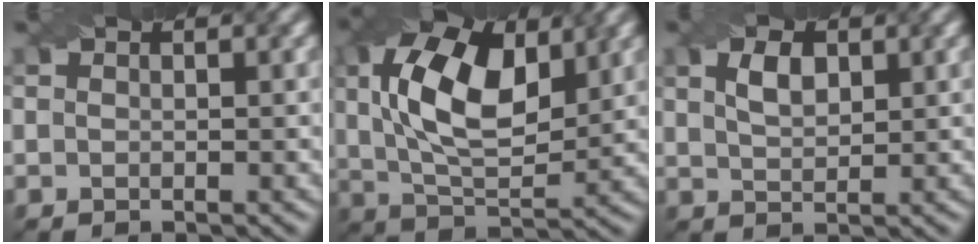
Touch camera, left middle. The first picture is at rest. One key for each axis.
{"total": 11.0, "fx": 3.0, "fy": 5.6, "fz": 8.9, "tx": -0.166, "ty": 0.012, "tz": 0.045}
{"total": 2.5, "fx": 1.1, "fy": 1.4, "fz": 1.8, "tx": -0.042, "ty": 0.004, "tz": 0.024}